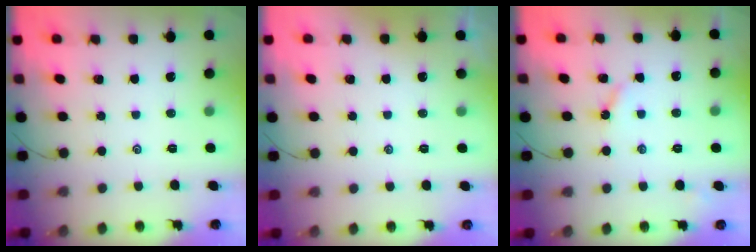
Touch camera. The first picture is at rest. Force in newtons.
{"total": 1.2, "press": 1.2, "slide": 0.3}
{"total": 3.7, "press": 3.7, "slide": 0.1}